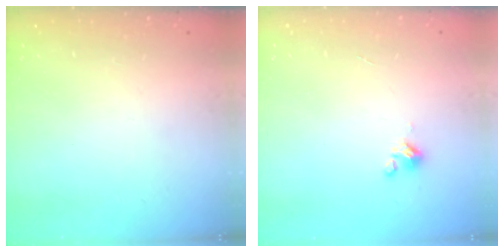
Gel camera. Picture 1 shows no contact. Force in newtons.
{"total": 0.9, "press": 0.9, "slide": 0.2}